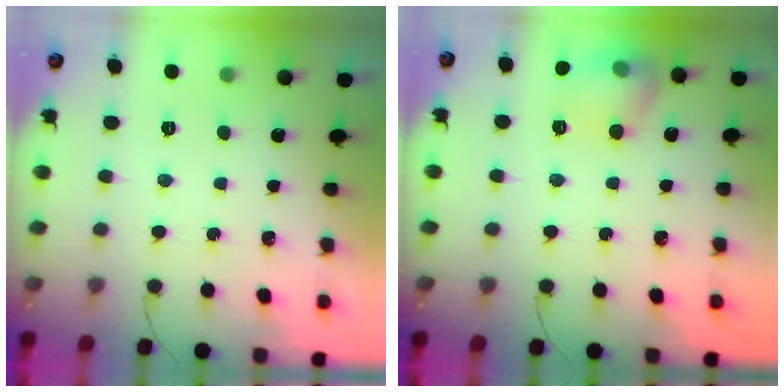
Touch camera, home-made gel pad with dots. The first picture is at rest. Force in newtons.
{"total": 11.2, "press": 11.2, "slide": 0.8}